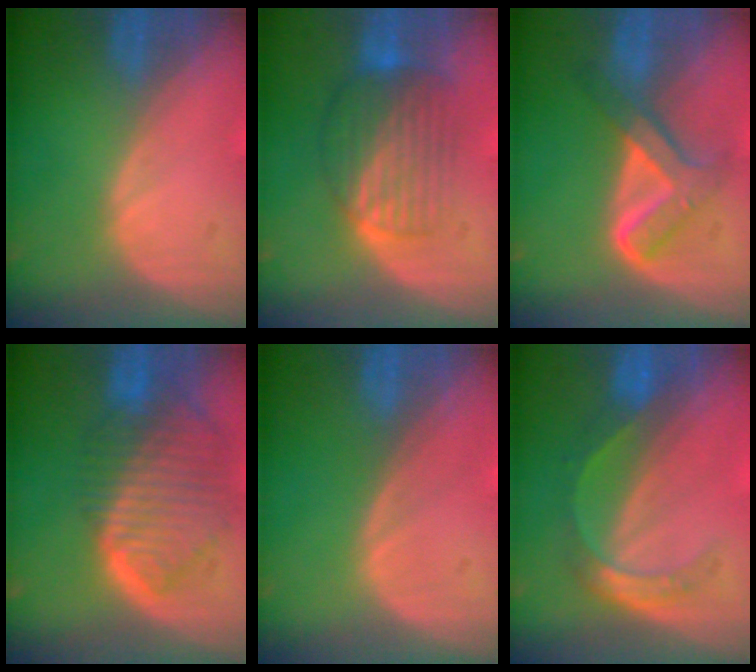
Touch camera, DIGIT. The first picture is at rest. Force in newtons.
{"total": 7.6, "press": 7.0, "slide": 3.1}
{"total": 5.7, "press": 5.7, "slide": 0.3}
{"total": 10.0, "press": 8.5, "slide": 5.2}
{"total": 0.0}
{"total": 5.5, "press": 4.8, "slide": 2.6}